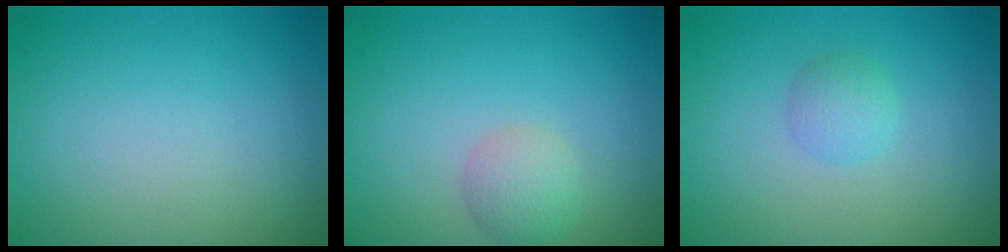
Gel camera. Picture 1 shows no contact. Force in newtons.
{"total": 2.1, "press": 2.1, "slide": 0.2}
{"total": 1.5, "press": 1.5, "slide": 0.1}